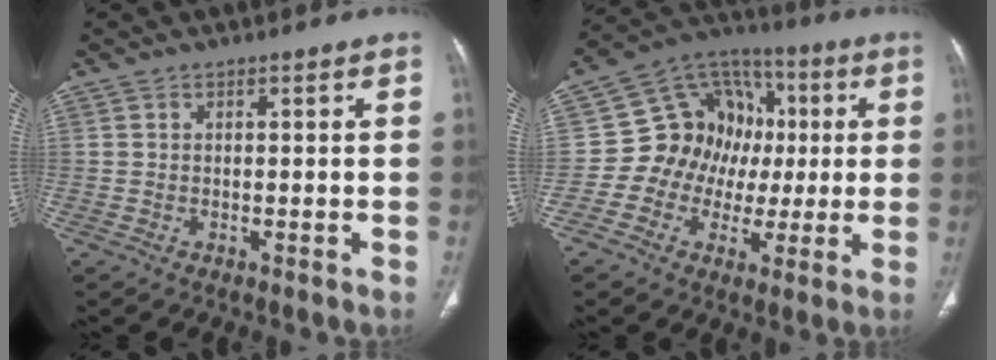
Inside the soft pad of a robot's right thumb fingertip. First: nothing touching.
{"total": 15.5, "force": [-0.1, 13.9, 6.9], "torque": [-0.055, 0.039, -0.005]}